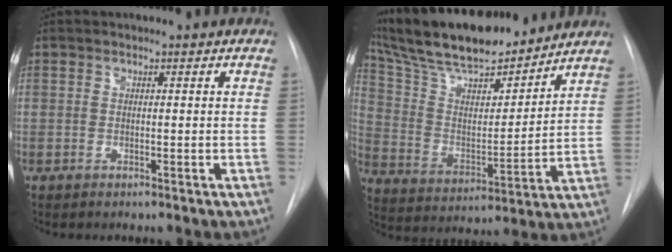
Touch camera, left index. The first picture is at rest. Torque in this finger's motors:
{"motor_torque": [0.82, -1.25, 0.89, 0.21]}